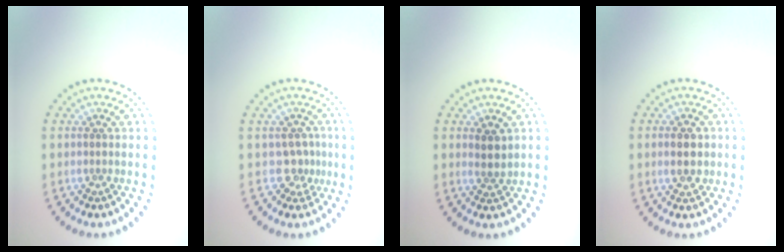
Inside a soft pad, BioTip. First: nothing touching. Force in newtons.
{"total": 2.1, "press": 1.5, "slide": 1.5}
{"total": 1.9, "press": 1.7, "slide": 0.9}
{"total": 2.2, "press": 2.2, "slide": 0.0}